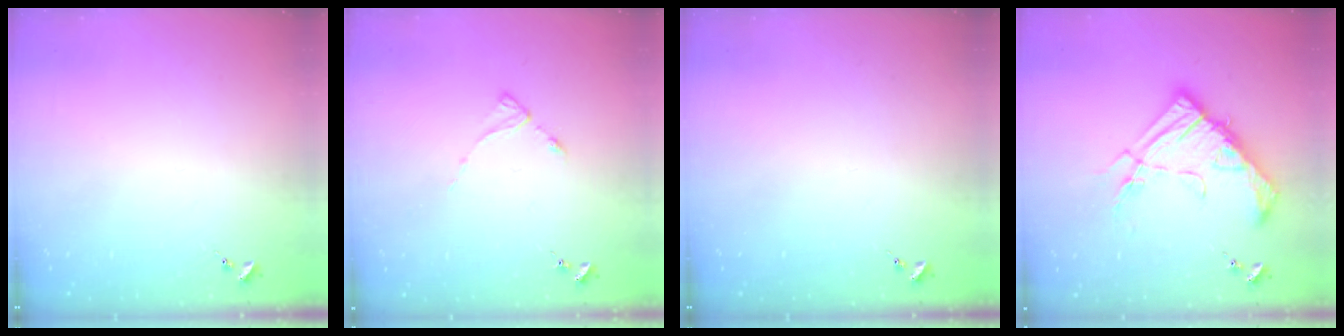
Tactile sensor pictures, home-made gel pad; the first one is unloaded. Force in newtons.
{"total": 2.9, "press": 2.8, "slide": 0.4}
{"total": 0.0}
{"total": 18.4, "press": 18.3, "slide": 2.0}